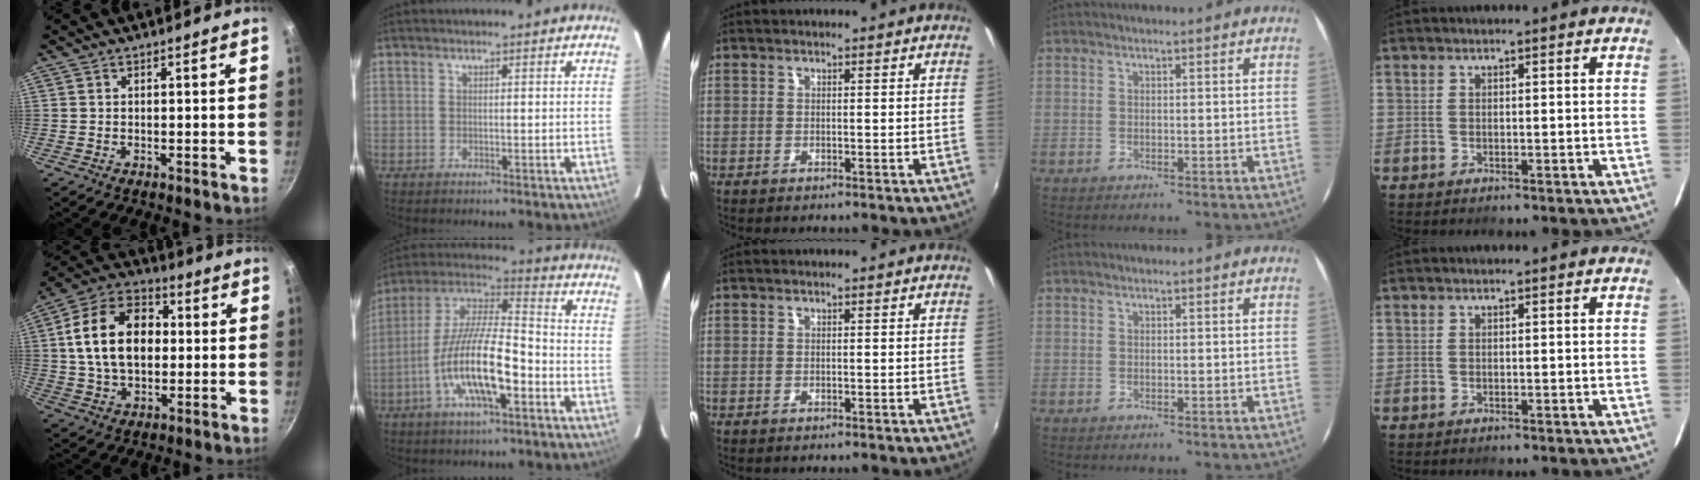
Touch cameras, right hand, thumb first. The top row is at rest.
{"thumb": {"total": 17.2, "force": [1.5, 11.6, 12.6], "torque": [-0.187, 0.026, 0.012]}, "index": {"total": 15.9, "force": [-6.0, 4.2, 14.1], "torque": [-0.279, -0.006, -0.116]}}